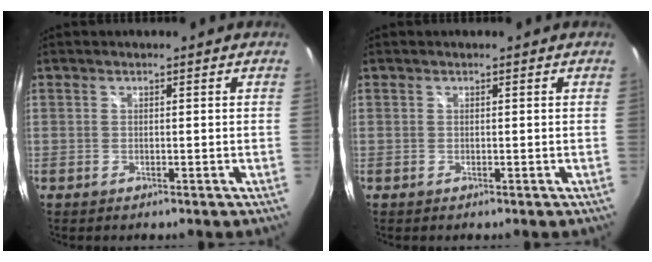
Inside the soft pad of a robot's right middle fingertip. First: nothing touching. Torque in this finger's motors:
{"motor_torque": [0.02, -0.25, 0.00, 0.00]}